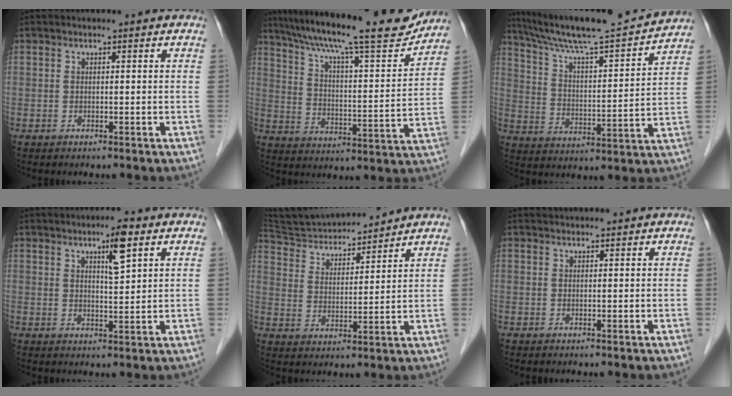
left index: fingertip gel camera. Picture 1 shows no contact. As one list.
[{"total": 22.2, "force": [19.0, 2.7, 11.0], "torque": [-0.193, -0.003, 0.277]}, {"total": 18.3, "force": [16.6, 0.3, 7.6], "torque": [-0.135, 0.000, 0.260]}, {"total": 4.8, "force": [2.5, 0.6, 4.0], "torque": [-0.067, 0.002, 0.041]}, {"total": 13.2, "force": [12.6, 1.9, 3.5], "torque": [-0.061, 0.011, 0.220]}, {"total": 1.6, "force": [1.6, 0.2, 0.1], "torque": [-0.005, 0.020, 0.030]}]